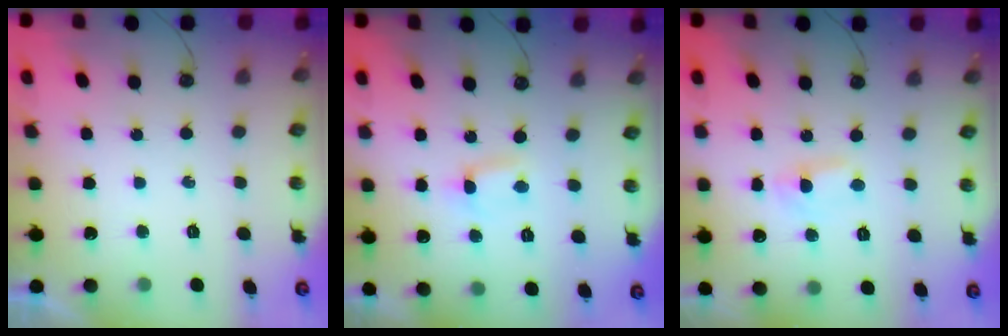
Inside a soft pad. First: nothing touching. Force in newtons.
{"total": 0.6, "press": 0.3, "slide": 0.5}
{"total": 12.1, "press": 2.0, "slide": 11.9}